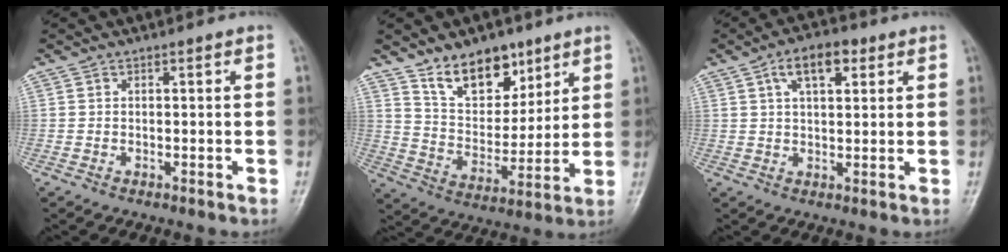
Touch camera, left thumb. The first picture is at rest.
{"total": 12.7, "force": [8.6, 7.2, 5.9], "torque": [-0.055, -0.062, 0.156]}
{"total": 7.2, "force": [3.2, 3.6, 5.3], "torque": [-0.077, 0.001, 0.048]}